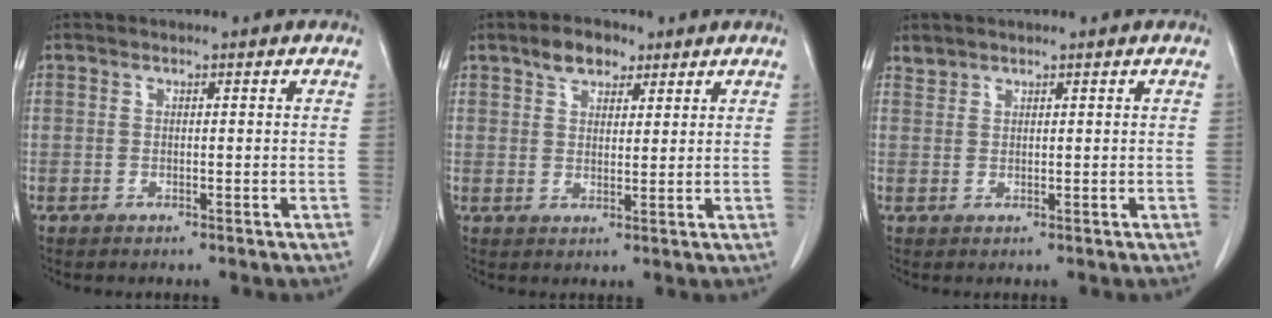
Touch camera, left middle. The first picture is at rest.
{"total": 4.6, "force": [3.0, 2.6, 2.4], "torque": [-0.042, 0.012, 0.054]}
{"total": 1.1, "force": [1.0, 0.3, -0.2], "torque": [0.002, 0.003, 0.021]}